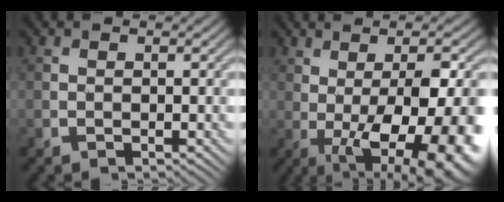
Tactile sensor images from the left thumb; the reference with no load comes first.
{"total": 15.9, "force": [-2.2, 5.6, 14.7], "torque": [-0.186, 0.002, -0.015]}